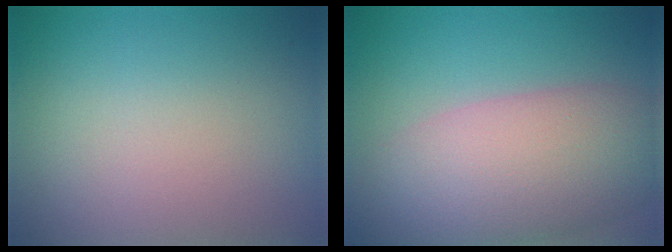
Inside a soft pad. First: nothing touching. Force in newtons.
{"total": 8.8, "press": 8.7, "slide": 0.5}